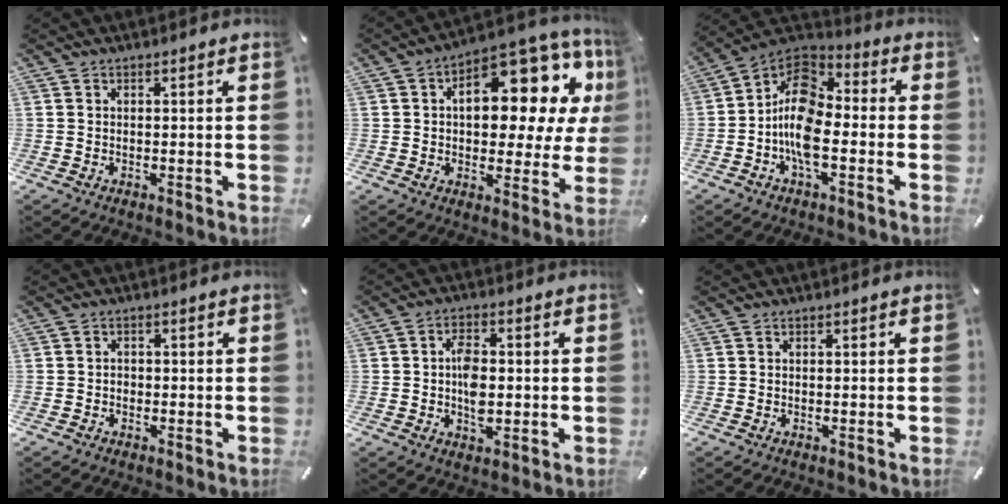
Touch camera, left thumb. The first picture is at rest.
{"total": 17.0, "force": [6.2, 9.1, 13.0], "torque": [-0.163, -0.055, 0.097]}
{"total": 12.2, "force": [-3.7, 7.1, 9.2], "torque": [-0.190, 0.013, -0.068]}
{"total": 1.5, "force": [-0.7, 1.2, 0.5], "torque": [-0.009, 0.006, -0.017]}
{"total": 6.6, "force": [-0.3, 3.9, 5.3], "torque": [-0.102, 0.003, -0.008]}
{"total": 0.0}